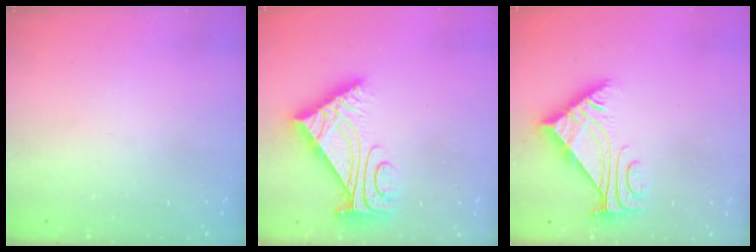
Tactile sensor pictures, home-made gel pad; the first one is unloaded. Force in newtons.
{"total": 8.6, "press": 8.5, "slide": 1.0}
{"total": 5.6, "press": 5.5, "slide": 0.8}